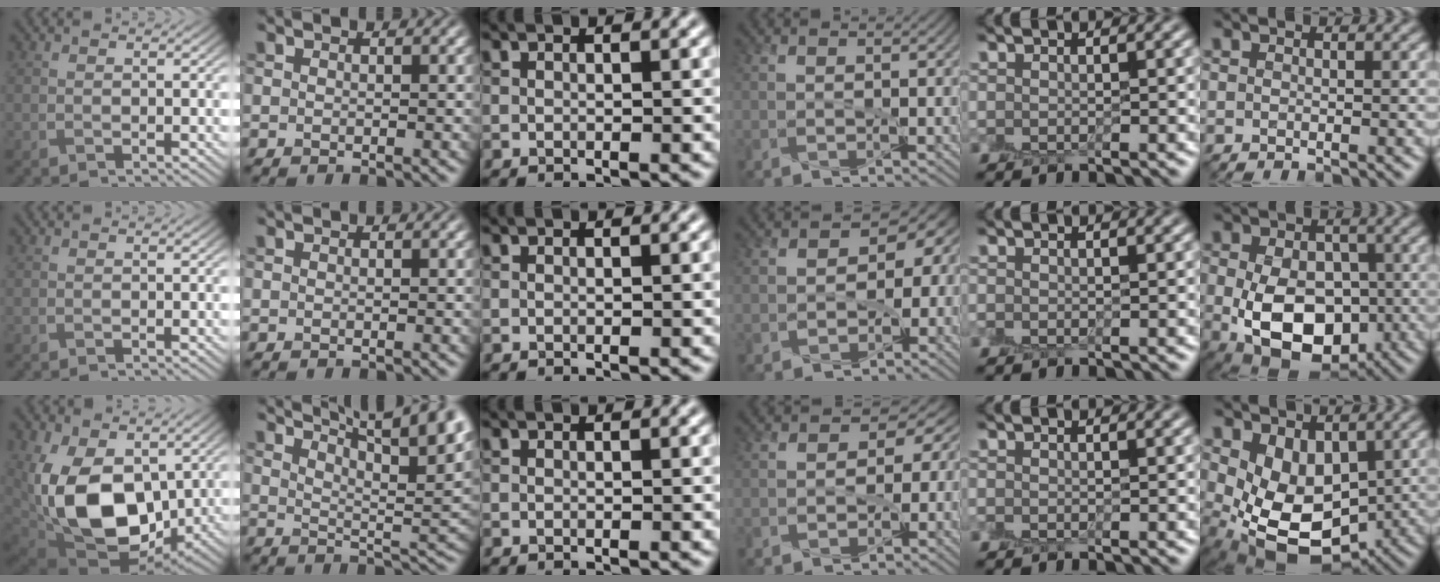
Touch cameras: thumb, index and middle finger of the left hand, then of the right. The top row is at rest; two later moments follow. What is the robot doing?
{"motion": "peel", "object": "lint roller sheet"}